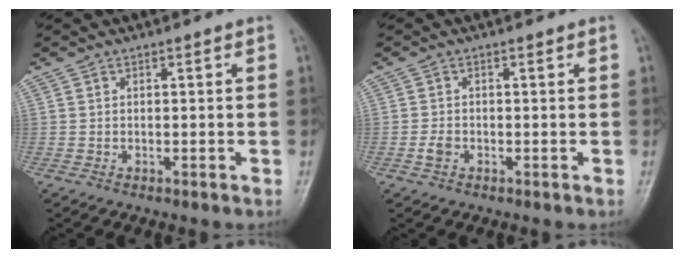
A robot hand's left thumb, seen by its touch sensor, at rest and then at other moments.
{"total": 1.7, "force": [-0.4, 1.2, 1.2], "torque": [-0.022, 0.002, -0.009]}